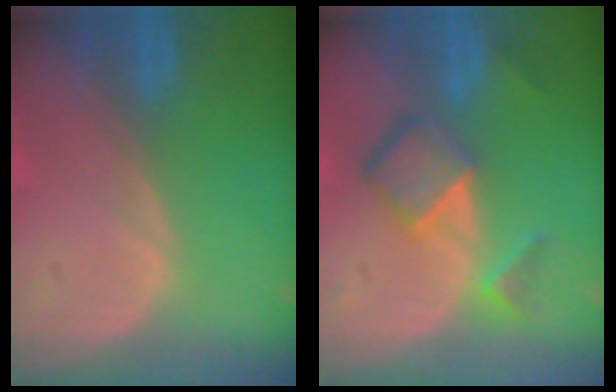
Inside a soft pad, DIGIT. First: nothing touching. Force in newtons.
{"total": 6.9, "press": 6.0, "slide": 3.5}